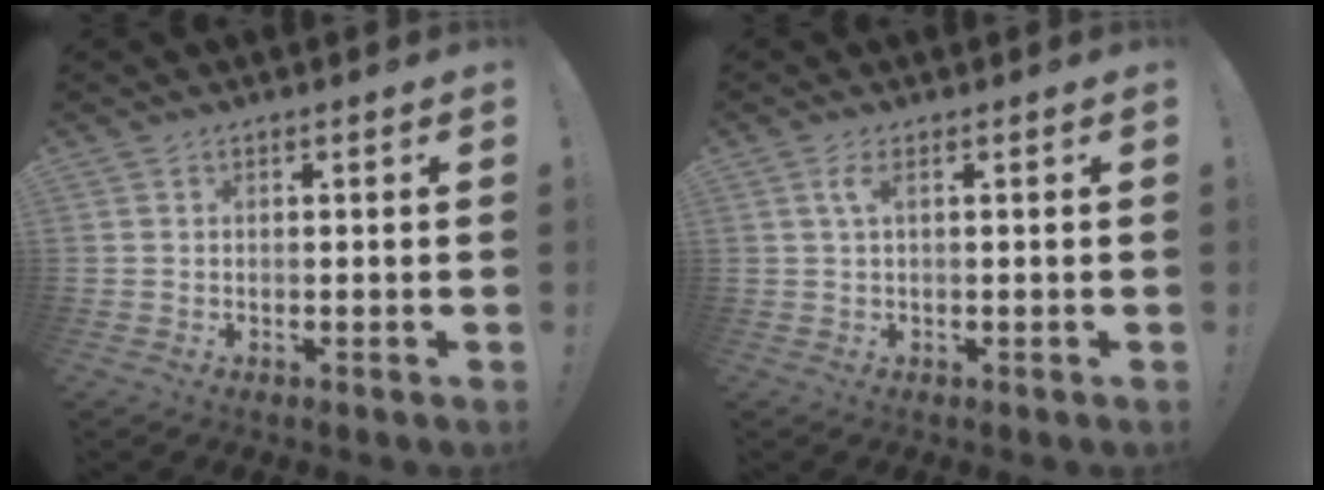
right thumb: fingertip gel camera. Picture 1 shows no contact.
{"total": 2.8, "force": [0.8, 0.5, 2.6], "torque": [-0.047, 0.000, 0.012]}